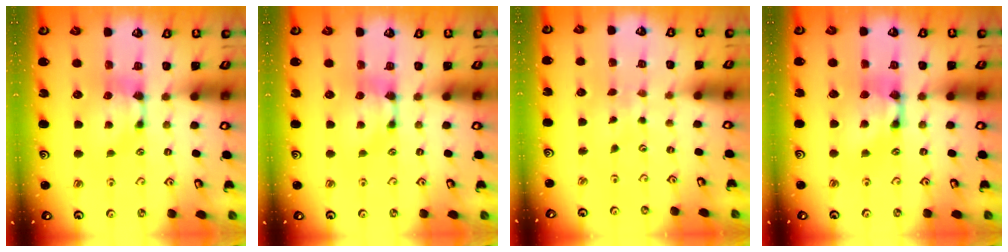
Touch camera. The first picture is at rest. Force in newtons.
{"total": 0.0}
{"total": 4.7, "press": 4.7, "slide": 0.2}
{"total": 2.6, "press": 2.6, "slide": 0.2}